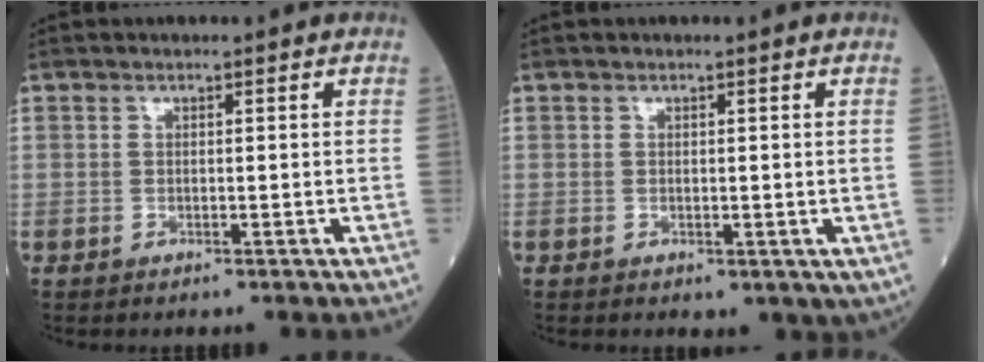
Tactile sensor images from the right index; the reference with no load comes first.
{"total": 2.1, "force": [0.0, 1.5, 1.4], "torque": [-0.018, -0.005, 0.010]}